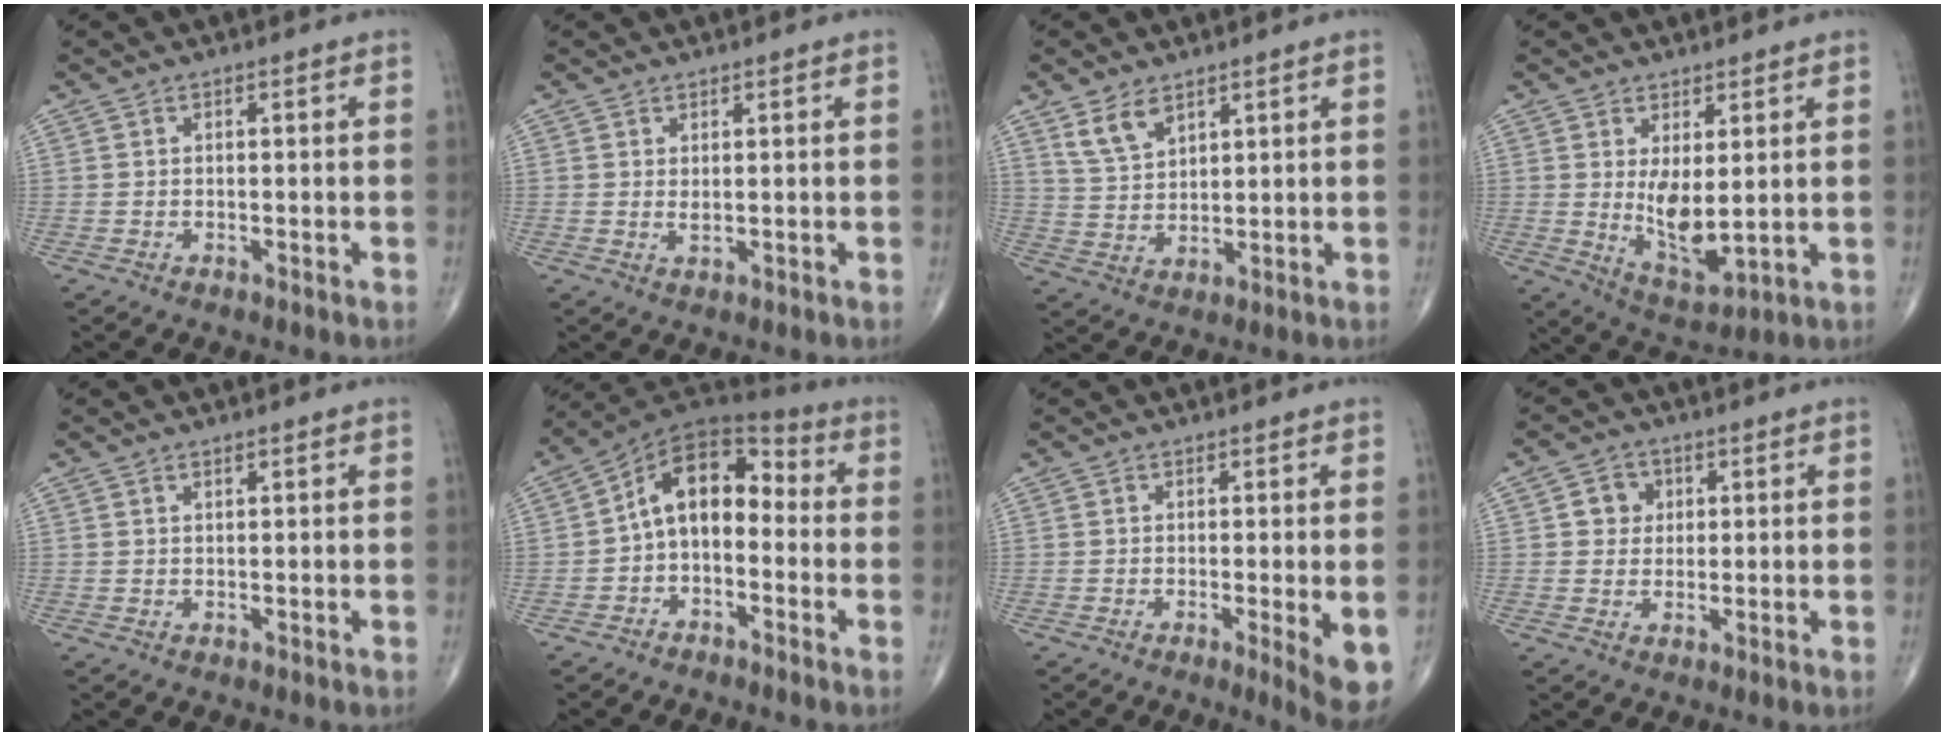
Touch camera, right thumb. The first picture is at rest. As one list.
[{"total": 1.3, "force": [0.4, 0.5, 1.1], "torque": [-0.020, -0.006, 0.011]}, {"total": 6.1, "force": [3.9, 3.3, 3.3], "torque": [-0.053, -0.021, 0.086]}, {"total": 8.6, "force": [1.0, 3.7, 7.7], "torque": [-0.120, -0.028, 0.035]}, {"total": 0.8, "force": [0.6, 0.3, 0.4], "torque": [-0.008, -0.003, 0.010]}, {"total": 12.1, "force": [-1.0, 7.7, 9.2], "torque": [-0.118, 0.055, -0.034]}, {"total": 6.0, "force": [-1.2, 0.9, 5.8], "torque": [-0.084, -0.018, -0.020]}, {"total": 4.4, "force": [1.0, 4.0, 1.5], "torque": [0.002, 0.002, 0.011]}]